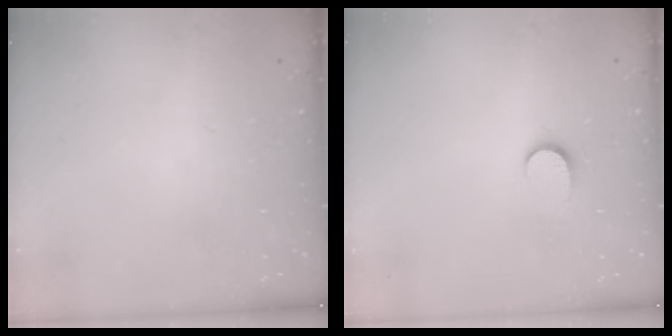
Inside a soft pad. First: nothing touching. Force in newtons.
{"total": 5.4, "press": 5.4, "slide": 0.6}